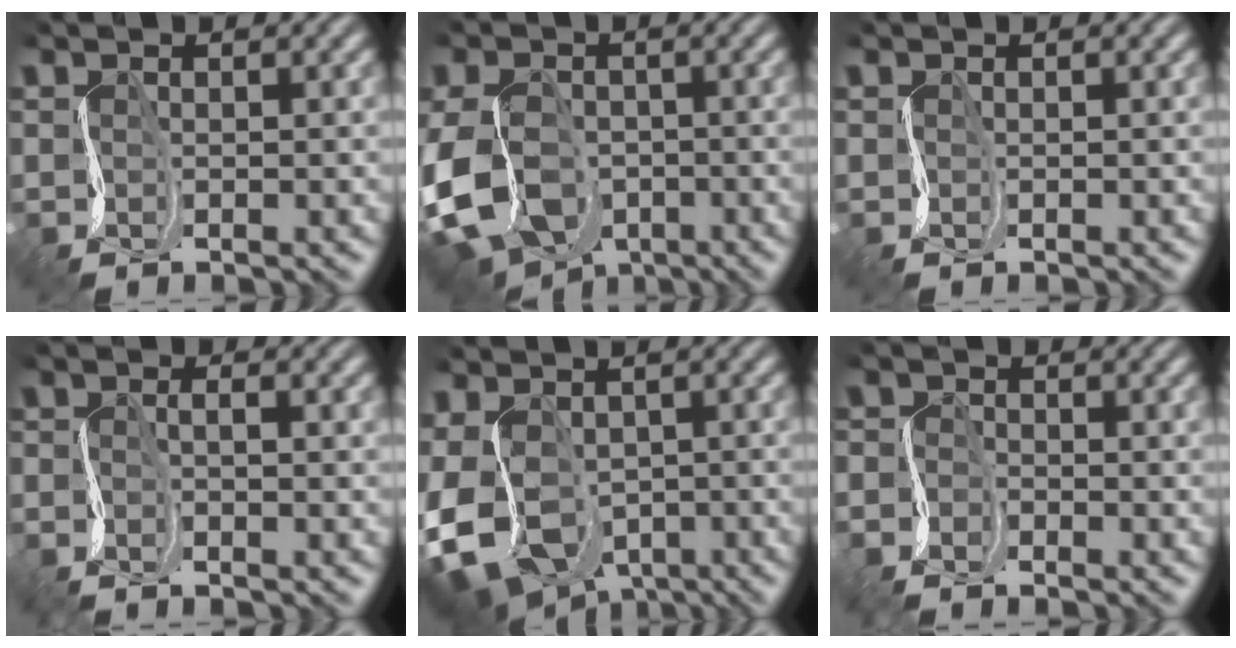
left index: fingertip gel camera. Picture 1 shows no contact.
{"total": 11.6, "force": [-5.4, 8.3, 6.0], "torque": [-0.139, -0.042, -0.087]}
{"total": 0.0}
{"total": 1.6, "force": [-1.5, -0.2, 0.5], "torque": [-0.014, -0.003, -0.031]}
{"total": 12.0, "force": [-5.3, 8.2, 7.0], "torque": [-0.152, -0.044, -0.063]}
{"total": 2.5, "force": [-2.4, 0.6, -0.2], "torque": [-0.001, -0.004, -0.053]}